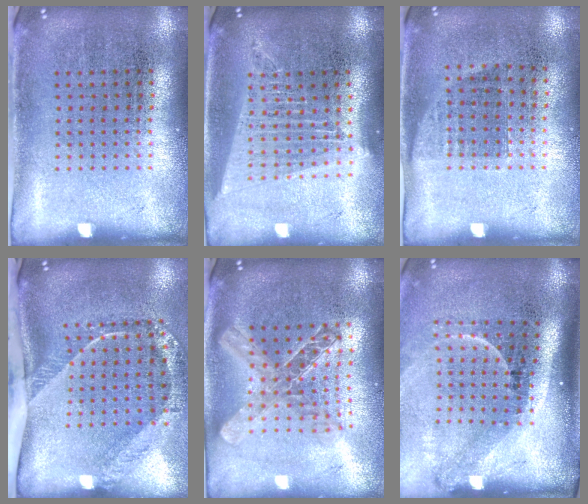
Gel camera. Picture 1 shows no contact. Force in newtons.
{"total": 1.8, "press": 1.5, "slide": 0.9}
{"total": 0.8, "press": 0.7, "slide": 0.5}
{"total": 2.6, "press": 1.7, "slide": 2.0}
{"total": 1.9, "press": 1.6, "slide": 1.1}
{"total": 2.2, "press": 1.5, "slide": 1.7}